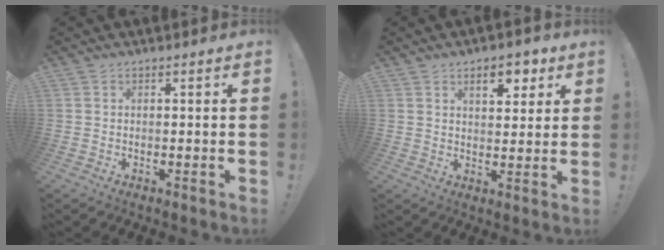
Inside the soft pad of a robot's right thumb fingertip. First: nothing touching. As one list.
[{"total": 7.3, "force": [3.9, 3.6, 5.0], "torque": [-0.054, -0.015, 0.062]}]